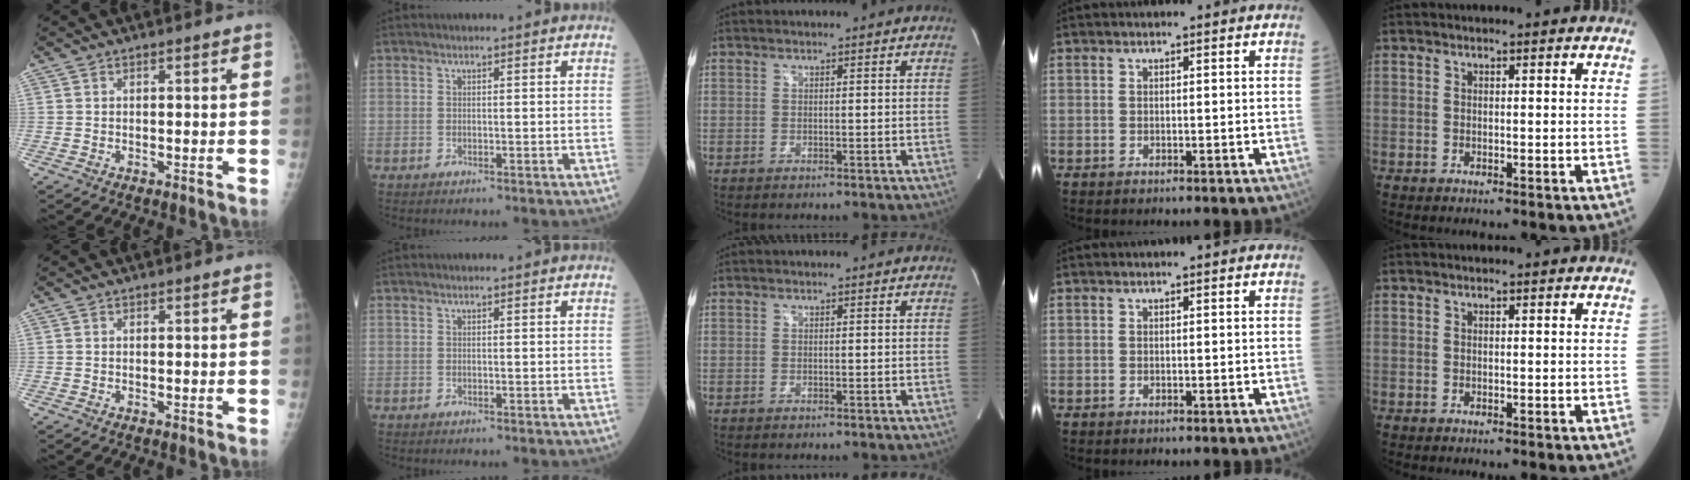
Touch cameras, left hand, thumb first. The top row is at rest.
{}